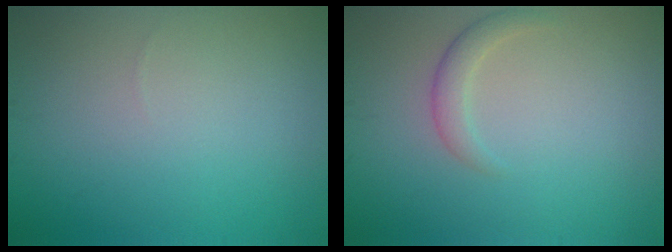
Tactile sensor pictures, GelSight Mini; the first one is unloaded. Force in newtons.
{"total": 1.6, "press": 1.6, "slide": 0.1}